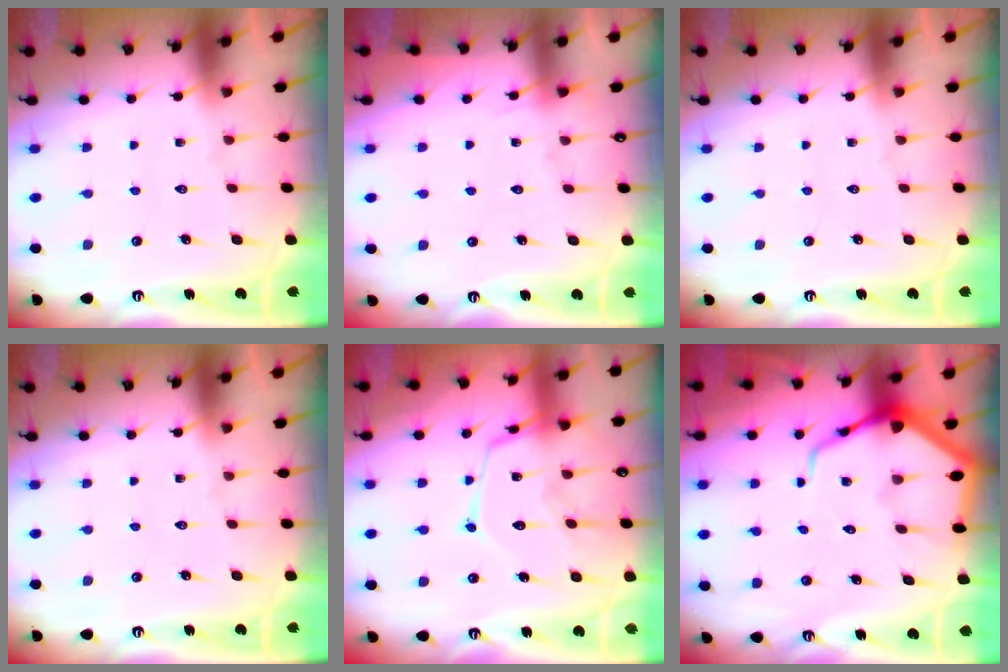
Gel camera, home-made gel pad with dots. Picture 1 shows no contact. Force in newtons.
{"total": 3.9, "press": 3.9, "slide": 0.5}
{"total": 0.0}
{"total": 0.0}
{"total": 13.8, "press": 13.8, "slide": 1.3}
{"total": 8.6, "press": 8.6, "slide": 1.0}